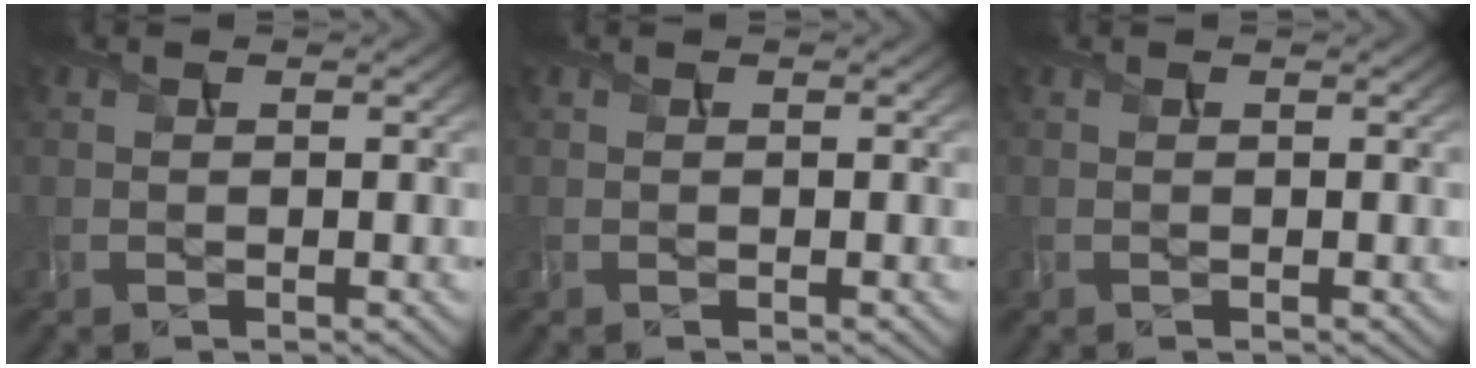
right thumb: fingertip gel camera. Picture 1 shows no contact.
{"total": 0.0}
{"total": 0.0}